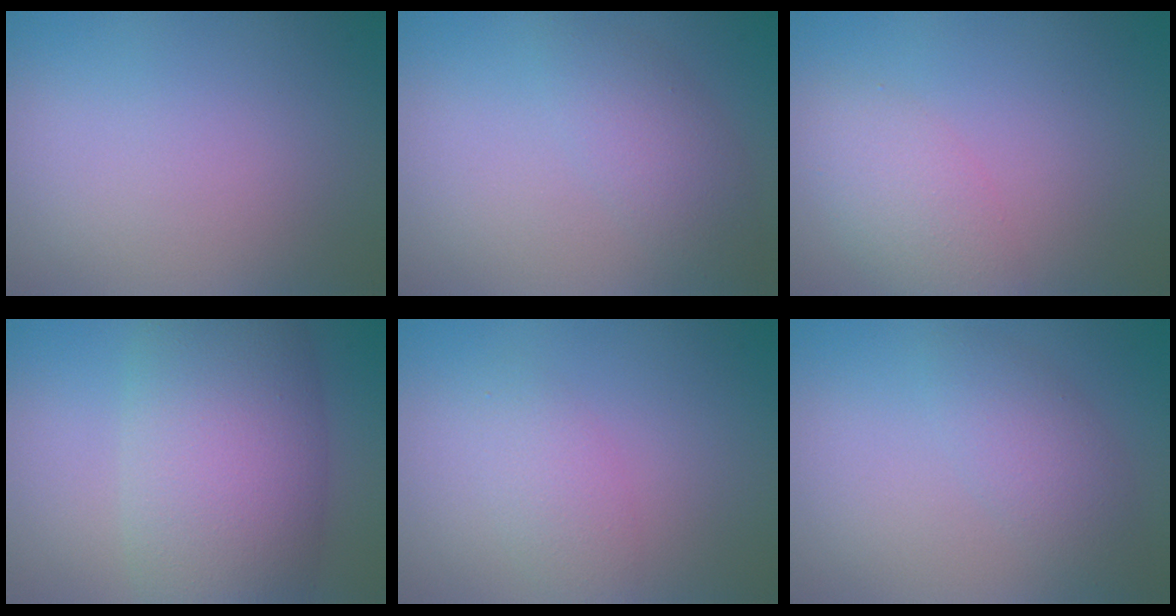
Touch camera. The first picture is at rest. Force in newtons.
{"total": 3.0, "press": 3.0, "slide": 0.1}
{"total": 3.0, "press": 3.0, "slide": 0.1}
{"total": 10.6, "press": 10.6, "slide": 0.5}
{"total": 2.3, "press": 2.3, "slide": 0.1}
{"total": 2.9, "press": 2.9, "slide": 0.2}